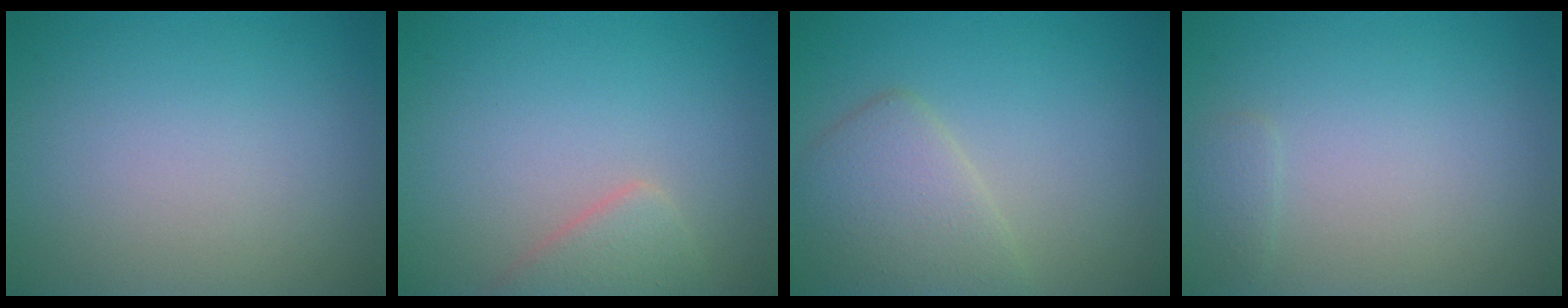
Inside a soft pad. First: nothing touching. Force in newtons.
{"total": 2.4, "press": 2.4, "slide": 0.2}
{"total": 3.7, "press": 3.7, "slide": 0.2}
{"total": 0.8, "press": 0.8, "slide": 0.1}